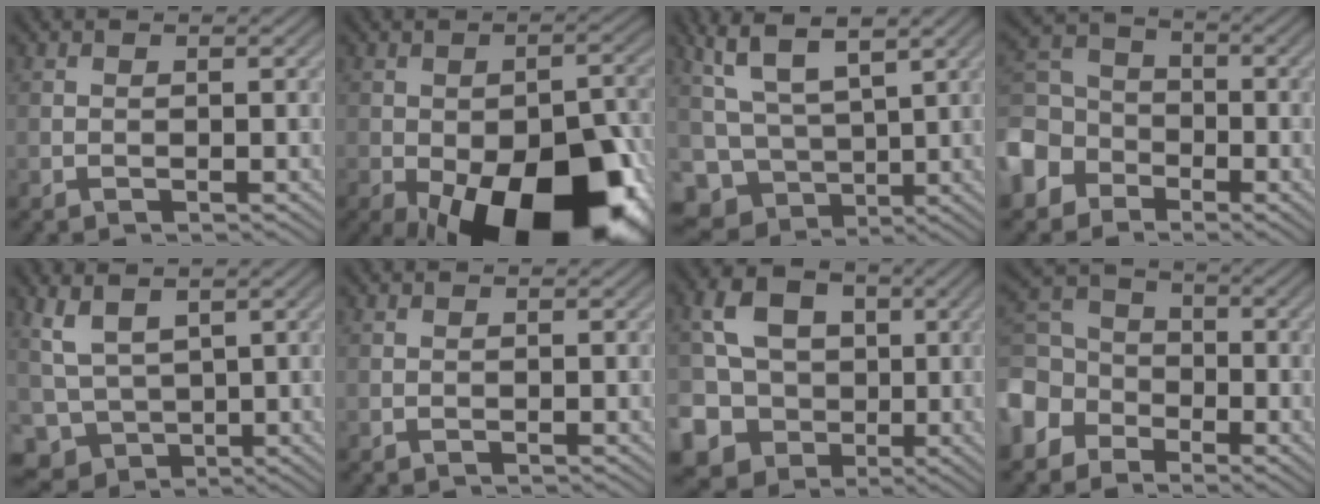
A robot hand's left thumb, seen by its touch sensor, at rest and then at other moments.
{"total": 21.1, "force": [-10.2, 10.8, 14.9], "torque": [-0.195, -0.035, -0.132]}
{"total": 8.4, "force": [3.1, 5.3, 5.8], "torque": [-0.149, -0.006, 0.066]}
{"total": 9.5, "force": [-4.5, 7.3, 4.0], "torque": [-0.123, -0.015, -0.108]}
{"total": 5.3, "force": [1.9, 3.7, 3.3], "torque": [-0.097, -0.008, 0.037]}
{"total": 0.0}
{"total": 10.1, "force": [0.0, 9.0, 4.6], "torque": [-0.119, -0.007, -0.020]}
{"total": 8.5, "force": [-4.0, 6.6, 3.6], "torque": [-0.100, -0.008, -0.102]}